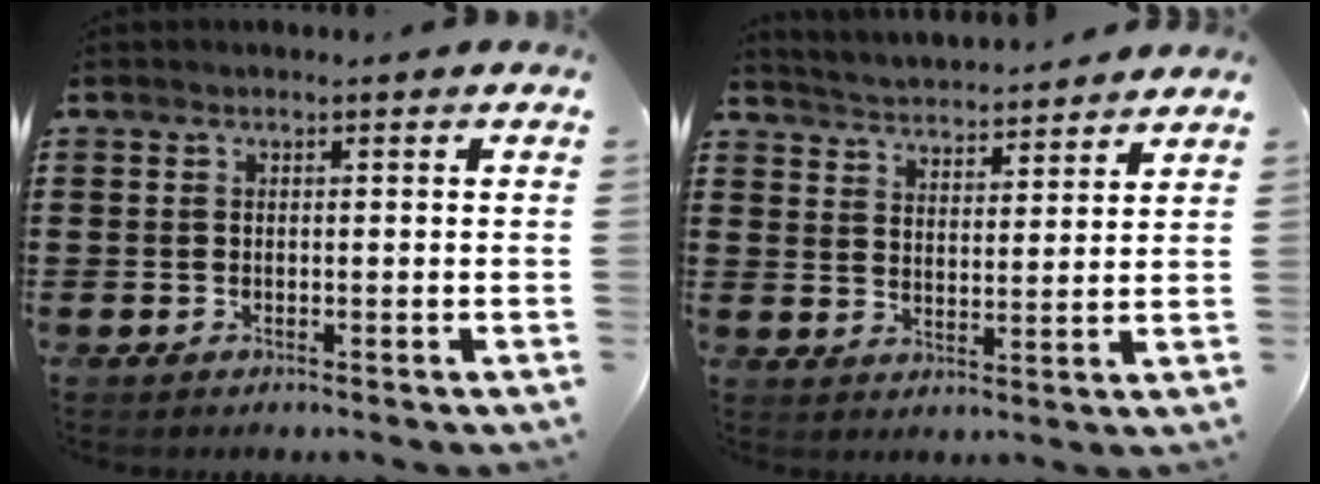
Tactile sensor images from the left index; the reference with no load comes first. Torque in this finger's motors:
{"motor_torque": [1.11, -1.03, 0.29, 0.10]}